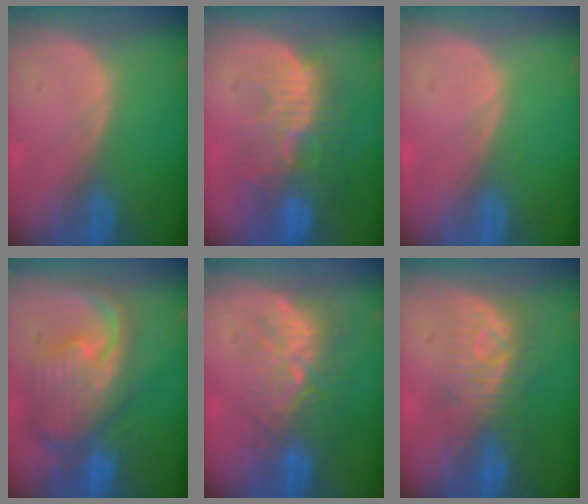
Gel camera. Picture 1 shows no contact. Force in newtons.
{"total": 11.0, "press": 9.7, "slide": 5.1}
{"total": 0.0}
{"total": 11.9, "press": 10.4, "slide": 5.9}
{"total": 9.0, "press": 8.5, "slide": 3.1}
{"total": 8.2, "press": 7.8, "slide": 2.5}